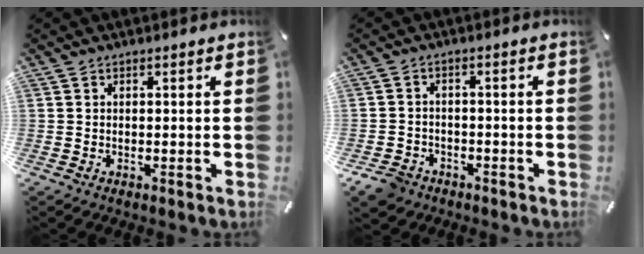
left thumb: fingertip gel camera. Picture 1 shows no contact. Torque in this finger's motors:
{"motor_torque": [-0.15, 0.45, 0.12, 0.09, 0.05]}